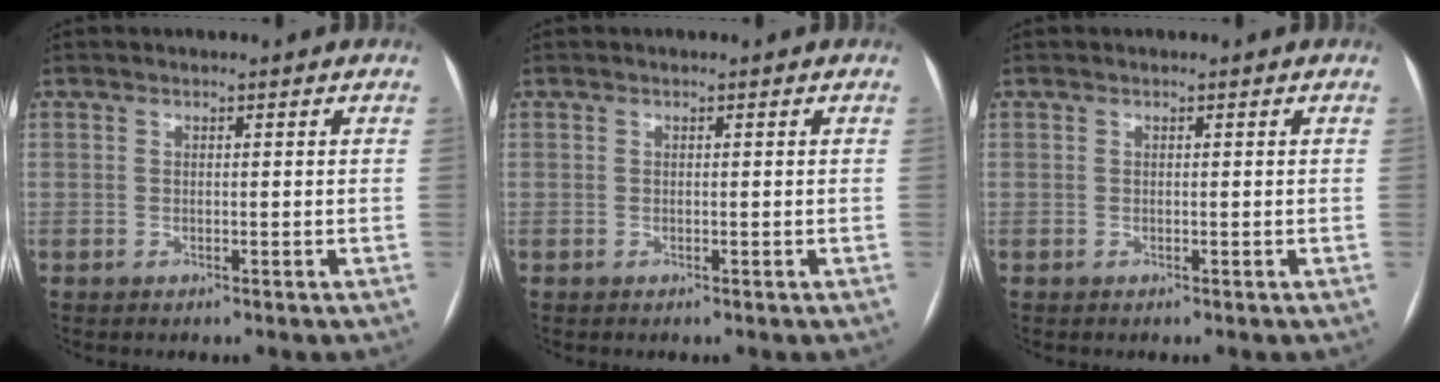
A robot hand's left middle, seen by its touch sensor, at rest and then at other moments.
{"total": 0.0}
{"total": 0.0}